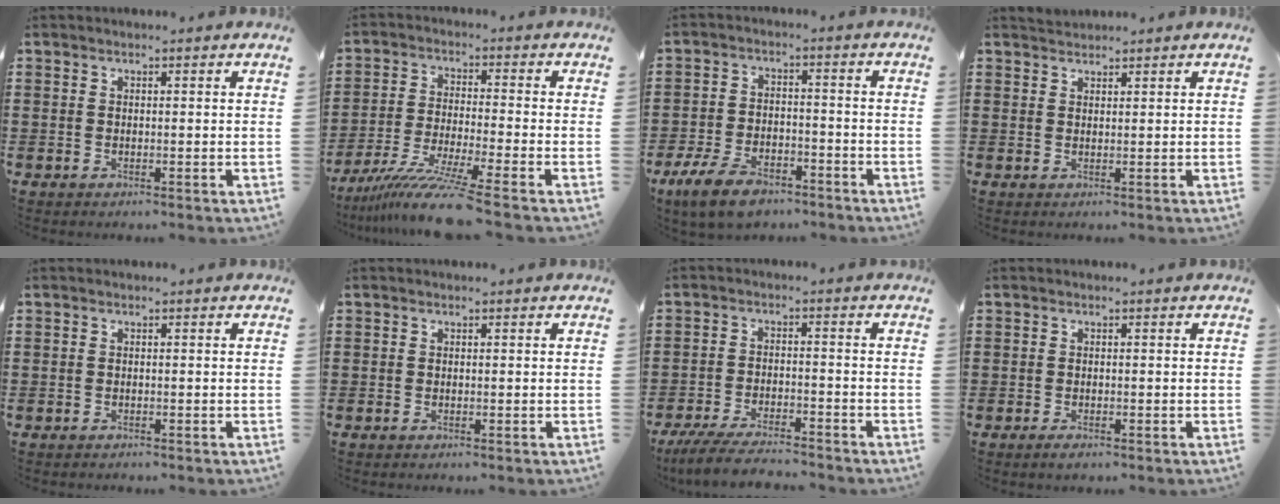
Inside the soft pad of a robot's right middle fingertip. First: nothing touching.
{"total": 9.1, "force": [-7.4, -0.3, 5.3], "torque": [-0.103, -0.014, -0.141]}
{"total": 7.7, "force": [-5.7, 3.0, 4.3], "torque": [-0.091, 0.006, -0.107]}
{"total": 1.5, "force": [1.5, 0.3, -0.1], "torque": [-0.002, 0.005, 0.030]}
{"total": 0.5, "force": [-0.5, 0.0, 0.0], "torque": [-0.001, -0.002, -0.011]}
{"total": 0.0}
{"total": 5.8, "force": [-5.3, 0.5, 2.2], "torque": [-0.055, -0.009, -0.104]}
{"total": 0.8, "force": [-0.7, 0.2, 0.4], "torque": [-0.009, -0.005, -0.013]}